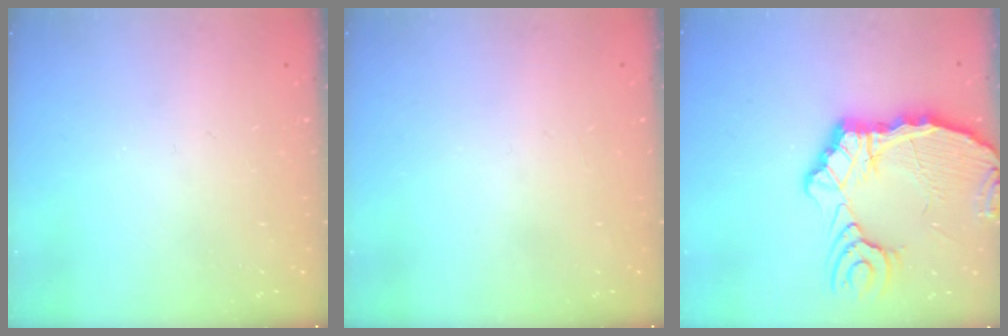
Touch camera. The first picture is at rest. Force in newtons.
{"total": 0.0}
{"total": 15.3, "press": 15.2, "slide": 2.3}